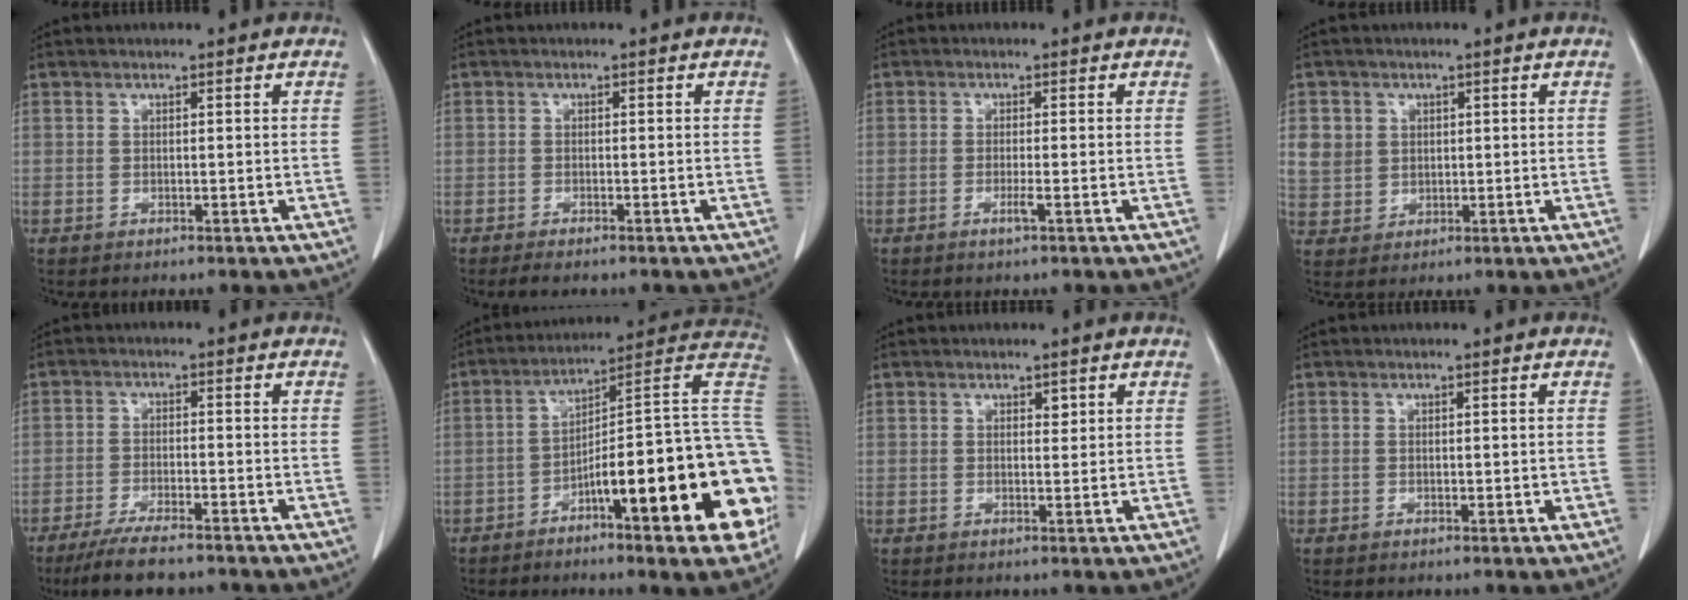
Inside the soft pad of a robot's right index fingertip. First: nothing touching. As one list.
[{"total": 2.5, "force": [-2.0, 0.4, 1.4], "torque": [-0.021, -0.005, -0.028]}, {"total": 1.4, "force": [-0.7, -0.1, 1.3], "torque": [-0.026, -0.001, -0.013]}, {"total": 5.6, "force": [1.6, 5.3, 1.1], "torque": [-0.023, 0.010, 0.044]}, {"total": 8.7, "force": [-7.2, 1.2, 4.8], "torque": [-0.081, -0.019, -0.116]}, {"total": 23.7, "force": [-6.9, 2.8, 22.5], "torque": [-0.226, 0.029, -0.095]}, {"total": 0.9, "force": [0.5, 0.5, 0.6], "torque": [-0.007, -0.003, 0.006]}, {"total": 0.6, "force": [0.0, 0.5, 0.3], "torque": [-0.003, 0.003, 0.003]}]